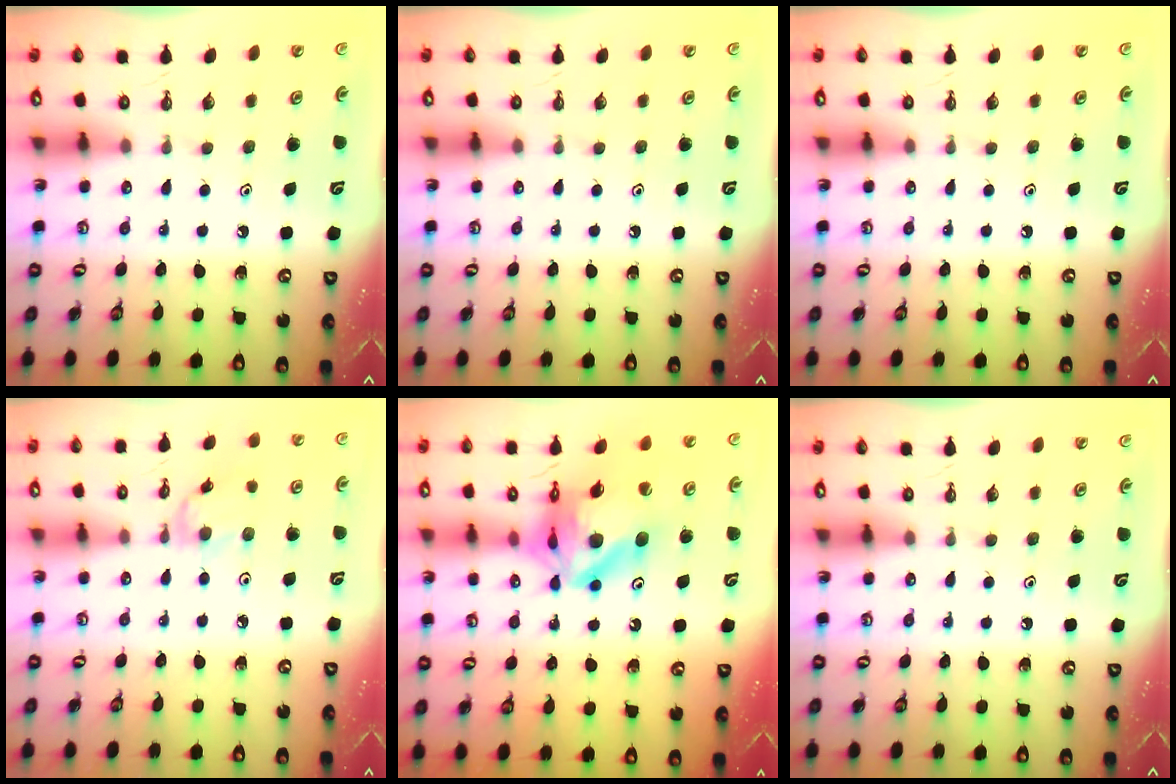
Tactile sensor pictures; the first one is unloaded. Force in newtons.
{"total": 0.0}
{"total": 0.0}
{"total": 4.8, "press": 4.8, "slide": 0.3}
{"total": 17.8, "press": 17.7, "slide": 2.3}
{"total": 0.0}